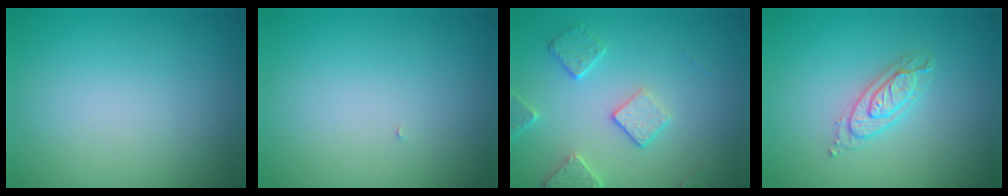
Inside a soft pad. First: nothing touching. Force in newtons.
{"total": 0.0}
{"total": 2.8, "press": 2.7, "slide": 0.6}
{"total": 2.2, "press": 2.2, "slide": 0.3}